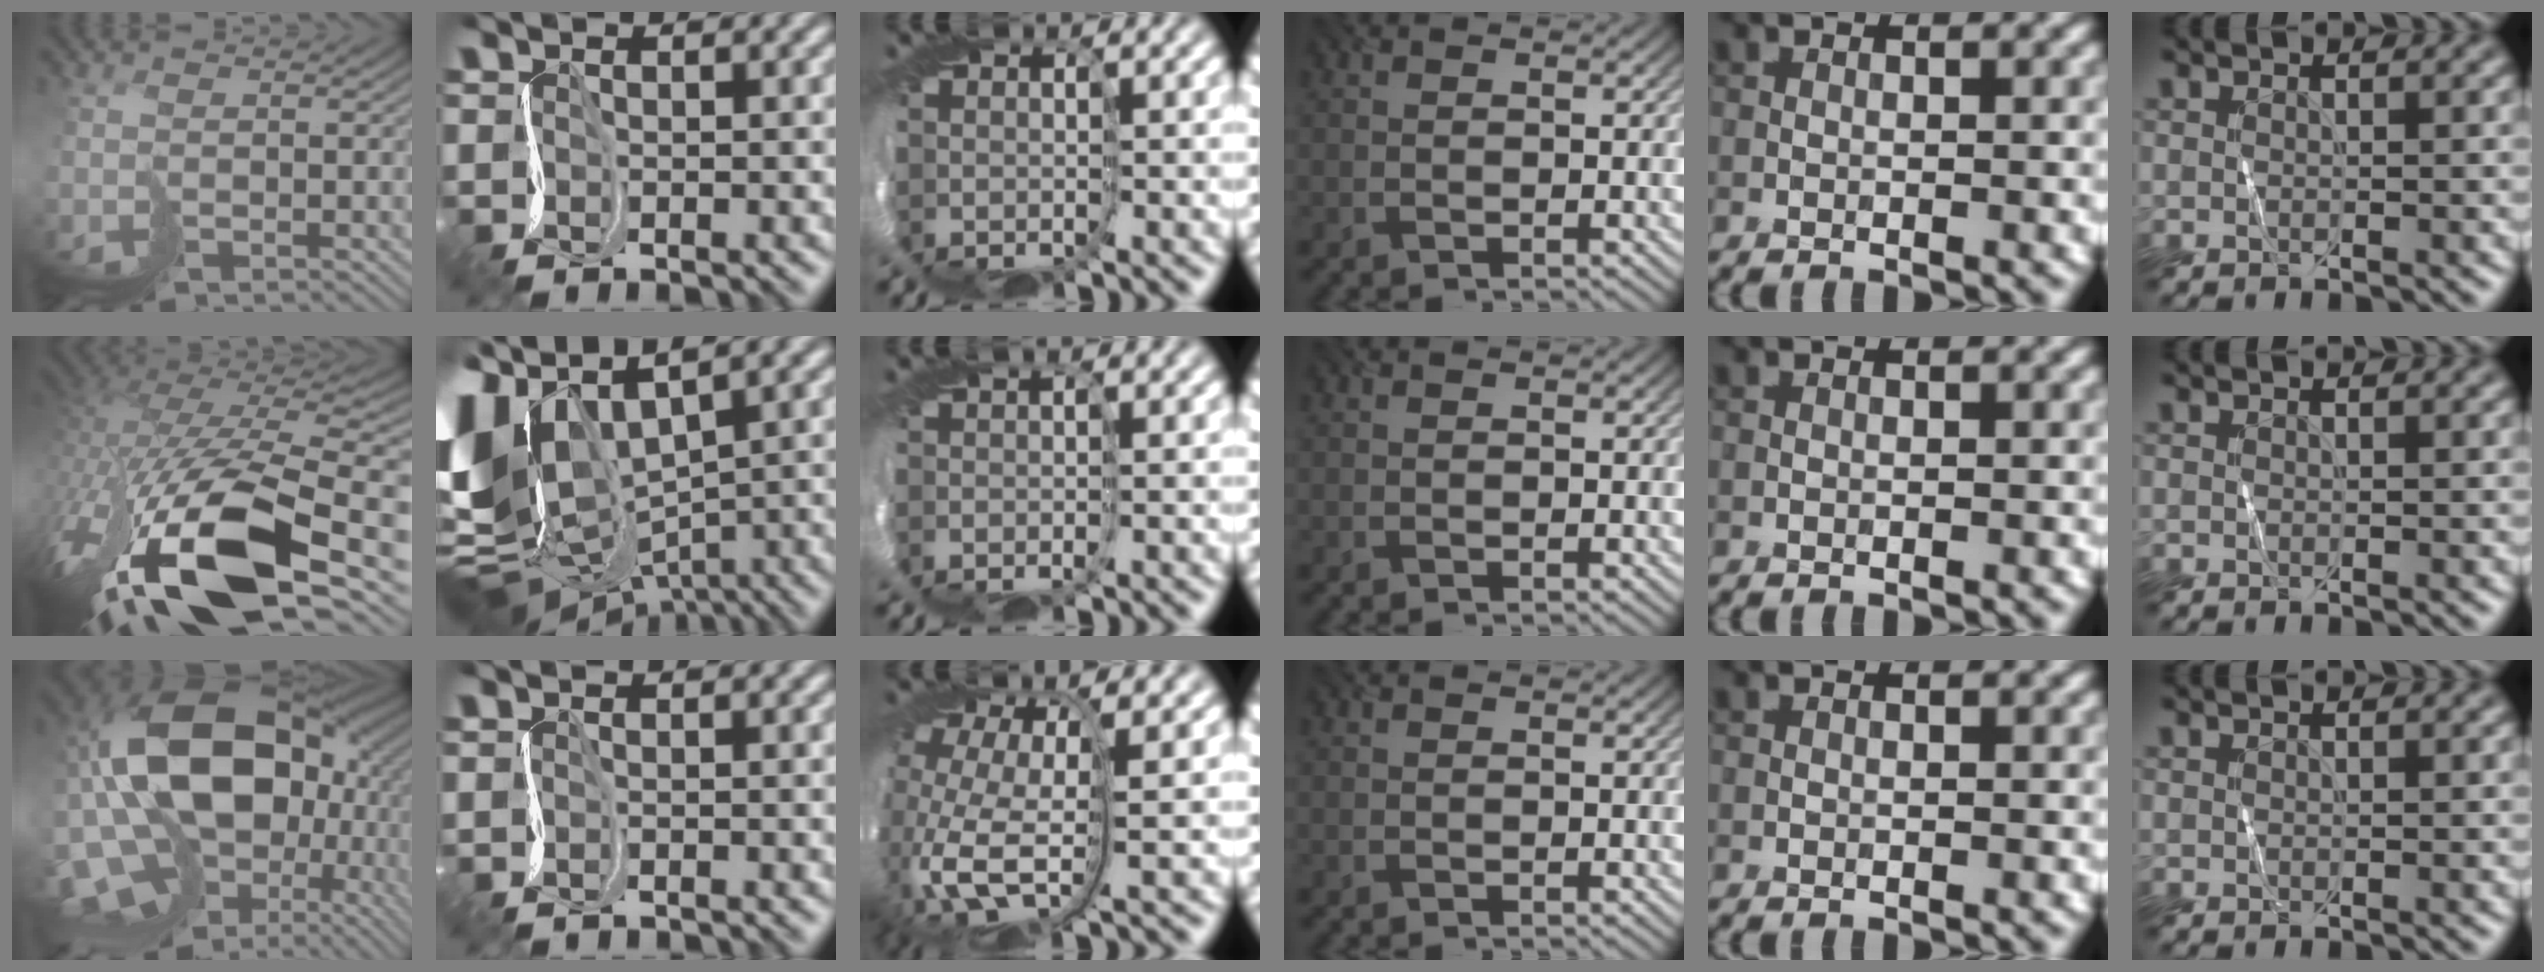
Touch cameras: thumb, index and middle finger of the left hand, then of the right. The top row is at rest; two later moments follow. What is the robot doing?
{"motion": "cut", "object": "tape"}